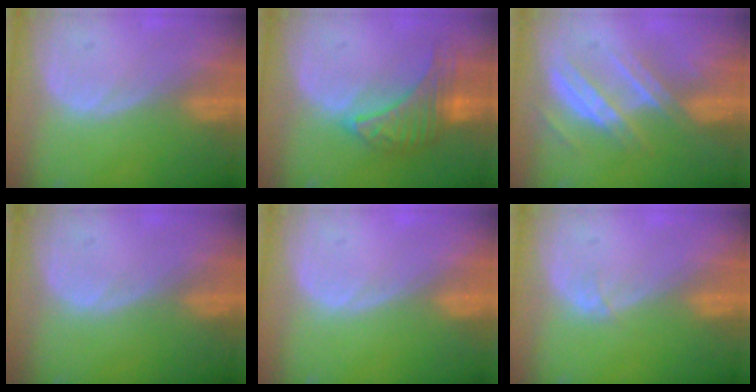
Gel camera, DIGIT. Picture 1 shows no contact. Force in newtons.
{"total": 7.2, "press": 7.2, "slide": 0.2}
{"total": 7.5, "press": 6.7, "slide": 3.3}
{"total": 0.0}
{"total": 0.0}
{"total": 0.5, "press": 0.5, "slide": 0.1}